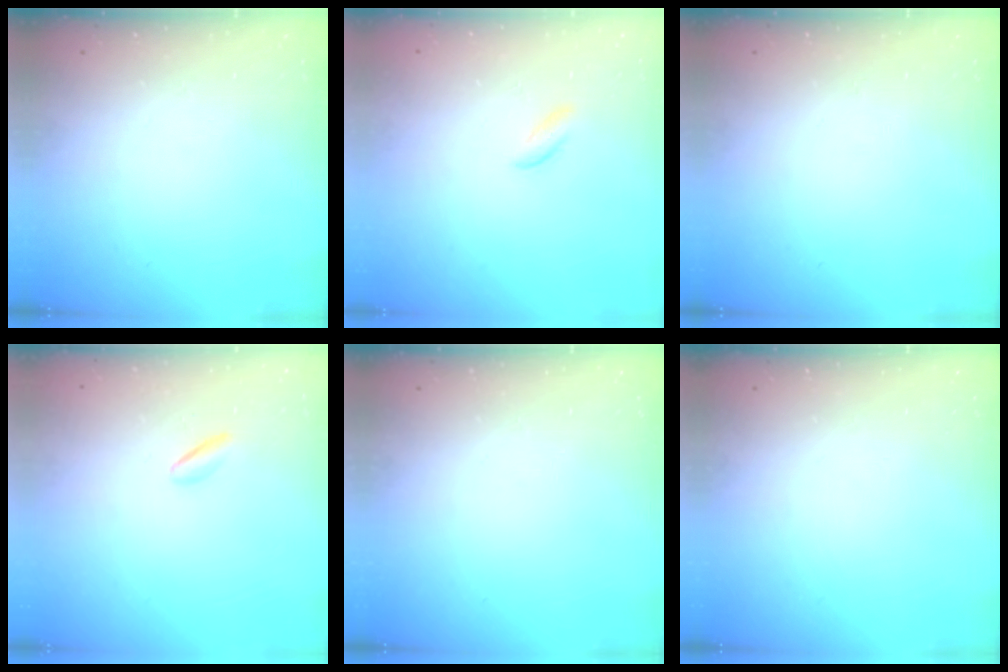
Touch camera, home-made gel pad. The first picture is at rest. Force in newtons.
{"total": 1.6, "press": 1.6, "slide": 0.4}
{"total": 0.0}
{"total": 1.6, "press": 1.5, "slide": 0.7}
{"total": 0.0}
{"total": 0.0}